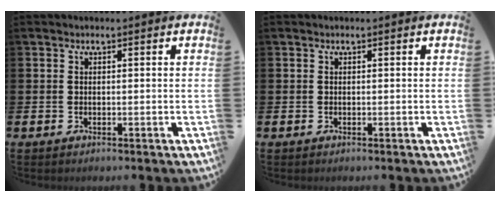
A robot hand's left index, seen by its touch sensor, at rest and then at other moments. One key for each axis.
{"total": 0.0}